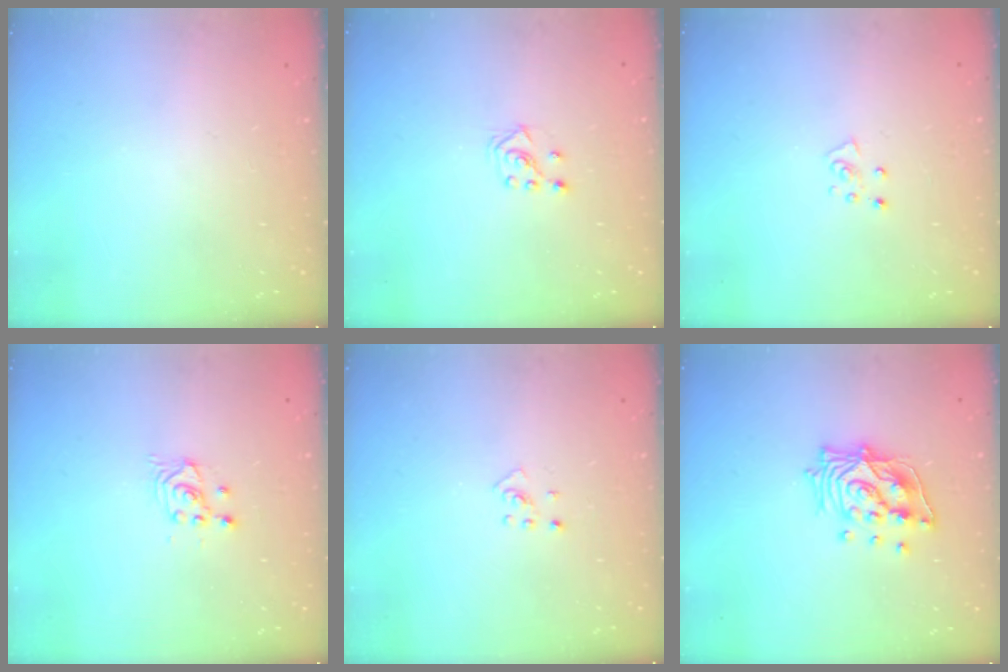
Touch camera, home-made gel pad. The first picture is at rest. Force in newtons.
{"total": 3.5, "press": 3.4, "slide": 0.9}
{"total": 4.2, "press": 4.1, "slide": 0.5}
{"total": 2.6, "press": 2.5, "slide": 0.3}
{"total": 2.7, "press": 2.6, "slide": 0.6}
{"total": 12.7, "press": 12.6, "slide": 1.3}